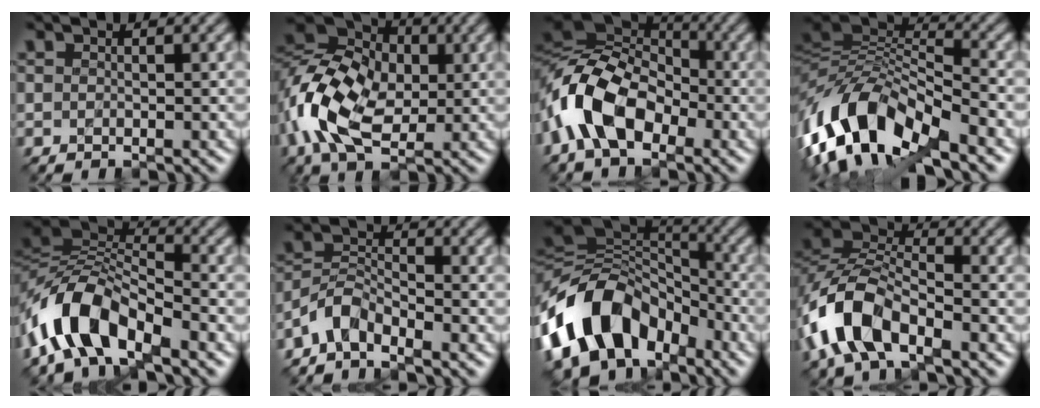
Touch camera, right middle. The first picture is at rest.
{"total": 10.3, "force": [-1.2, 7.0, 7.4], "torque": [-0.173, 0.011, -0.037]}
{"total": 9.6, "force": [-3.3, 6.0, 6.7], "torque": [-0.142, 0.010, -0.079]}
{"total": 11.4, "force": [-5.7, 4.9, 8.6], "torque": [-0.159, 0.011, -0.115]}
{"total": 8.2, "force": [-4.8, 3.8, 5.4], "torque": [-0.098, 0.010, -0.102]}
{"total": 3.1, "force": [-2.7, 1.1, 1.1], "torque": [-0.024, 0.010, -0.064]}
{"total": 12.3, "force": [-5.3, 8.5, 7.1], "torque": [-0.136, 0.020, -0.107]}
{"total": 7.8, "force": [-4.0, 4.0, 5.3], "torque": [-0.114, 0.010, -0.087]}